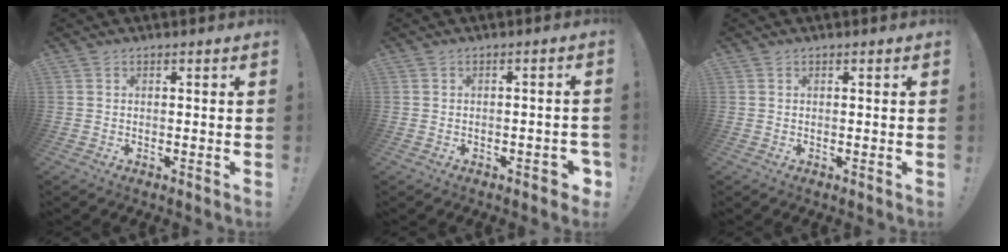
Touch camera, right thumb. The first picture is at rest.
{"total": 3.0, "force": [-1.7, 1.3, 2.1], "torque": [-0.029, 0.012, -0.026]}
{"total": 0.0}